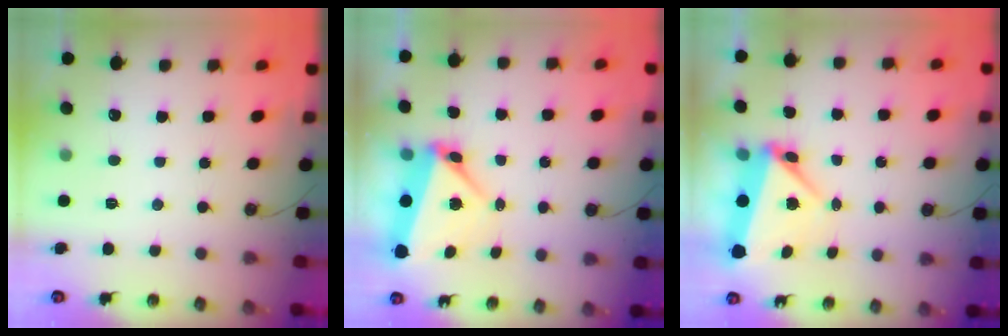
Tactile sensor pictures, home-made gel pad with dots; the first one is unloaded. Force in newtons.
{"total": 7.0, "press": 7.0, "slide": 0.8}
{"total": 7.0, "press": 6.9, "slide": 0.7}